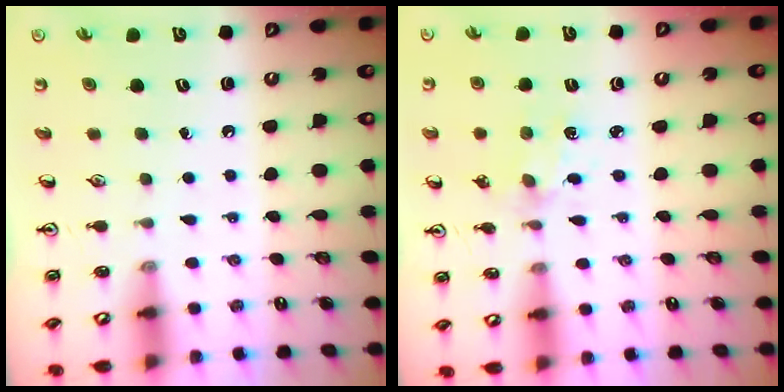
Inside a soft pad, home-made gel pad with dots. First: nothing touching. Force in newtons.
{"total": 2.0, "press": 2.0, "slide": 0.4}